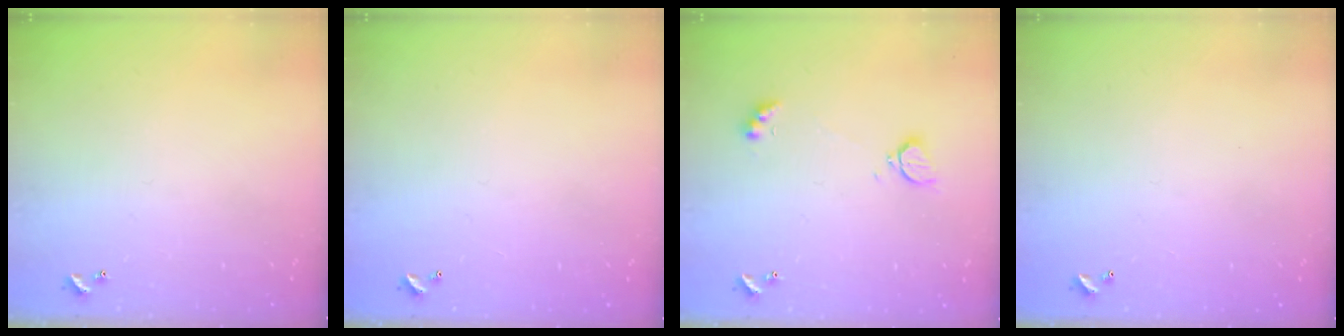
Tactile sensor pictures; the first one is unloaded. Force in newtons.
{"total": 3.0, "press": 3.0, "slide": 0.1}
{"total": 2.5, "press": 2.5, "slide": 0.6}
{"total": 3.0, "press": 3.0, "slide": 0.1}